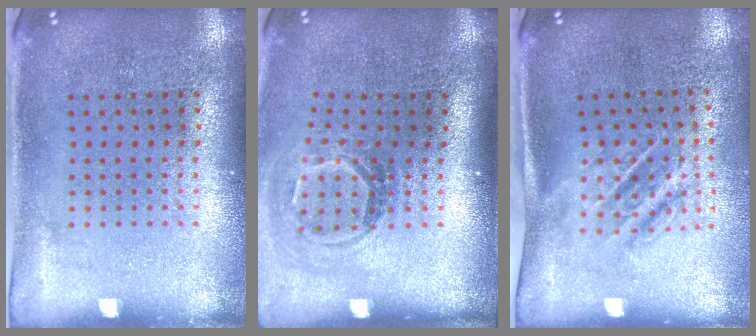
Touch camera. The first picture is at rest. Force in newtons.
{"total": 1.9, "press": 1.2, "slide": 1.4}
{"total": 1.7, "press": 1.1, "slide": 1.2}